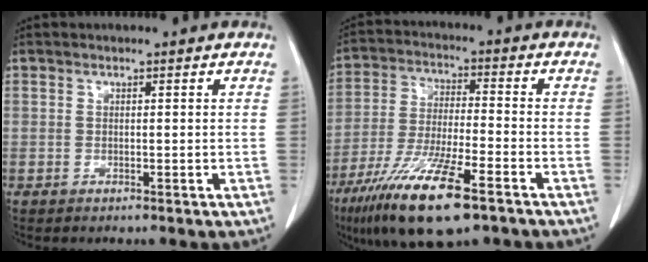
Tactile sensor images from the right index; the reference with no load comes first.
{"total": 15.4, "force": [-9.4, 2.3, 12.0], "torque": [-0.242, -0.038, -0.169]}